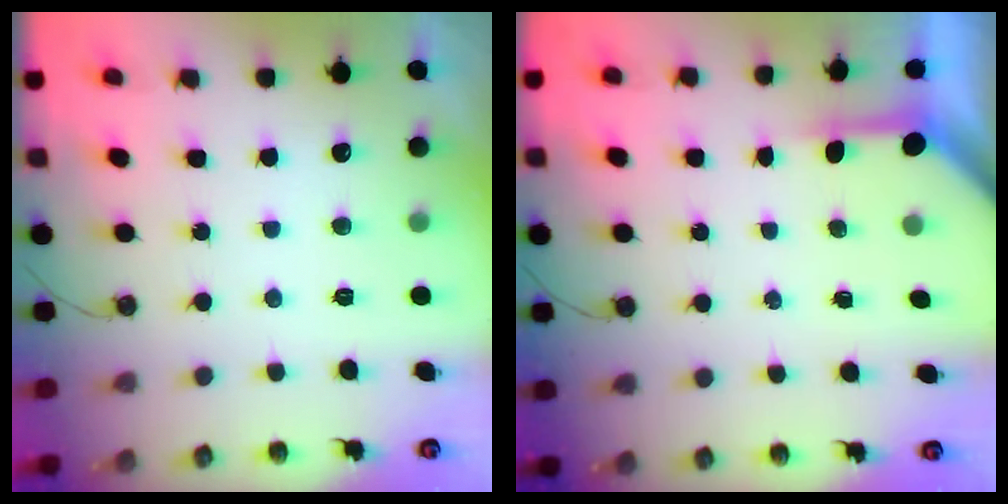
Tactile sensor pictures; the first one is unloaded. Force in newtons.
{"total": 3.2, "press": 3.2, "slide": 0.4}